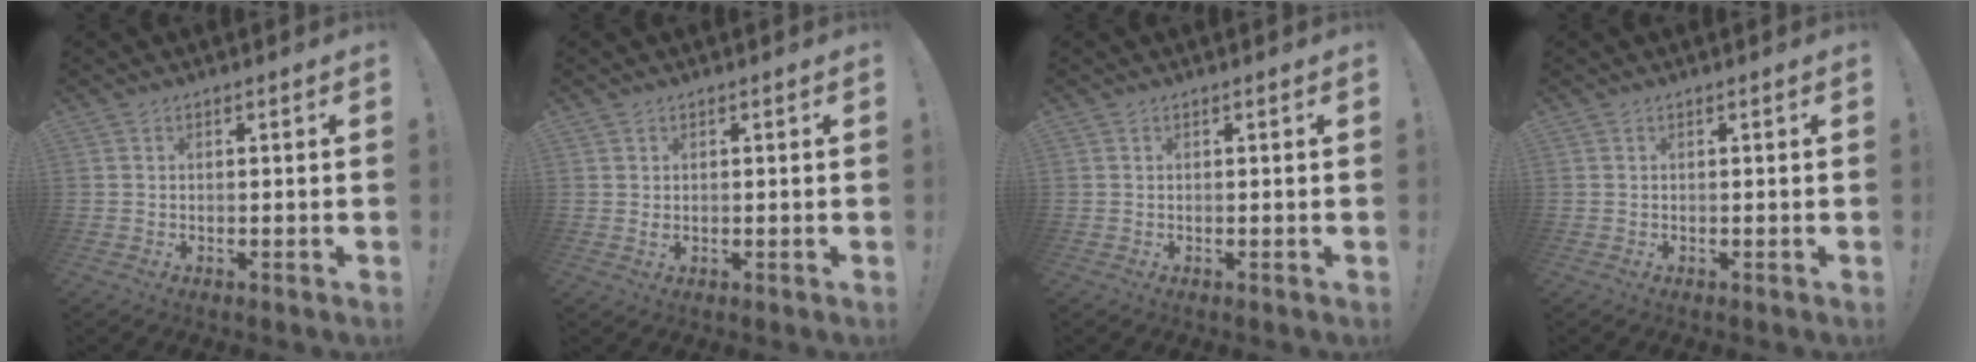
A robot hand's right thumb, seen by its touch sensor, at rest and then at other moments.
{"total": 1.1, "force": [0.4, 0.9, 0.6], "torque": [-0.003, -0.001, 0.006]}
{"total": 0.0}
{"total": 0.0}